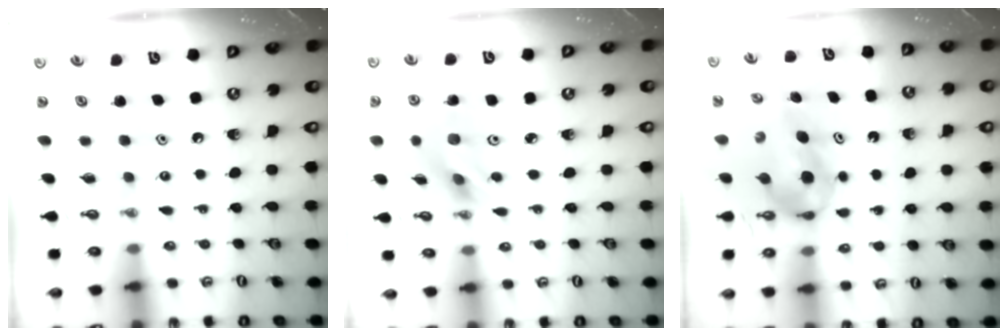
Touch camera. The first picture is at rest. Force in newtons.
{"total": 9.4, "press": 5.3, "slide": 7.8}
{"total": 8.2, "press": 4.4, "slide": 6.9}